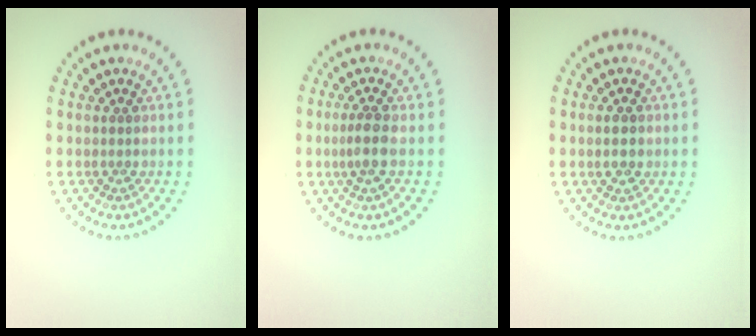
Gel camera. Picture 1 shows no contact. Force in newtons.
{"total": 2.0, "press": 1.8, "slide": 0.9}
{"total": 2.1, "press": 2.1, "slide": 0.0}